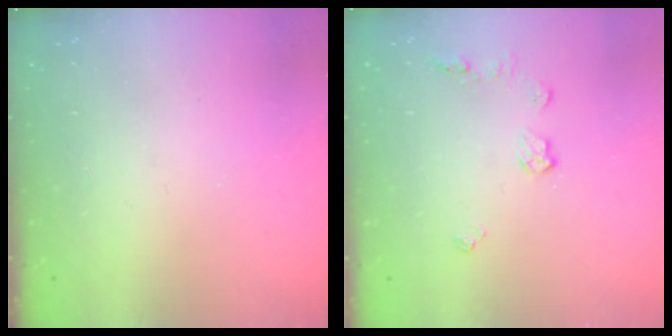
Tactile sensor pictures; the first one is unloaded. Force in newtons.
{"total": 6.3, "press": 6.3, "slide": 0.7}